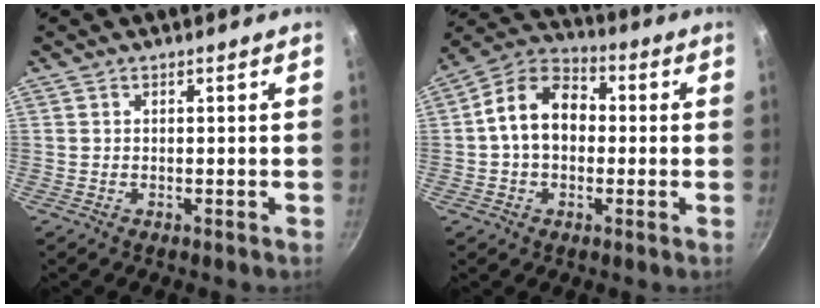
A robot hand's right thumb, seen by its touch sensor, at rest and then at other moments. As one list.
[{"total": 11.8, "force": [0.3, 8.7, 8.0], "torque": [-0.103, 0.032, -0.015]}]